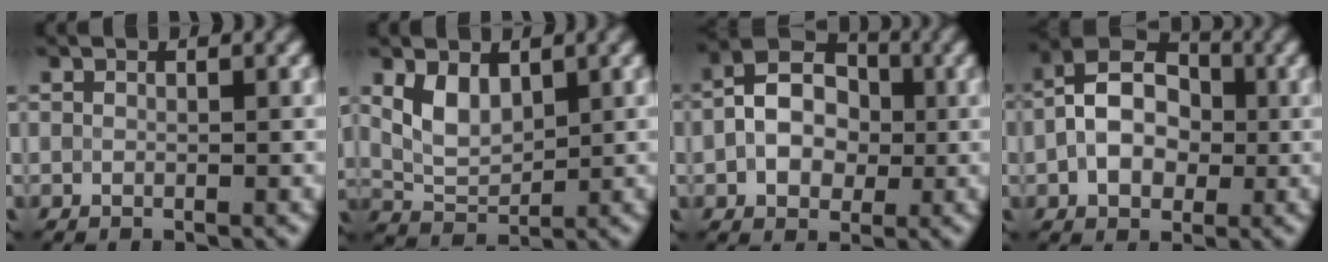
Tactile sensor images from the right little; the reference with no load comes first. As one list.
[{"total": 3.4, "force": [1.5, 2.0, 2.3], "torque": [-0.051, -0.001, 0.034]}, {"total": 6.0, "force": [-0.4, 4.3, 4.2], "torque": [-0.065, 0.014, -0.015]}, {"total": 6.7, "force": [-0.4, 4.6, 4.8], "torque": [-0.079, 0.018, -0.015]}]